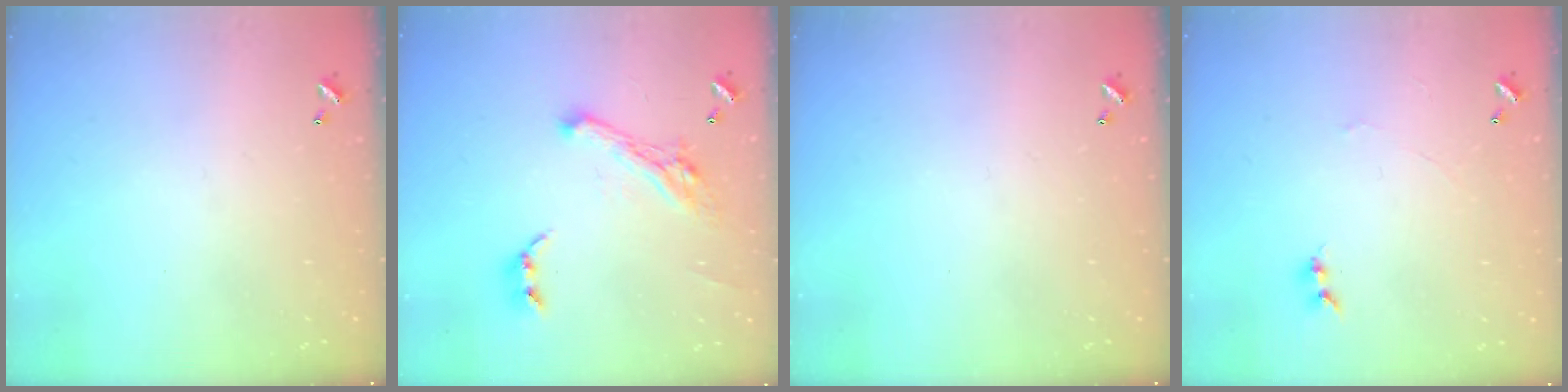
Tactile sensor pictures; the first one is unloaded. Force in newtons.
{"total": 7.4, "press": 7.2, "slide": 1.3}
{"total": 0.0}
{"total": 0.0}